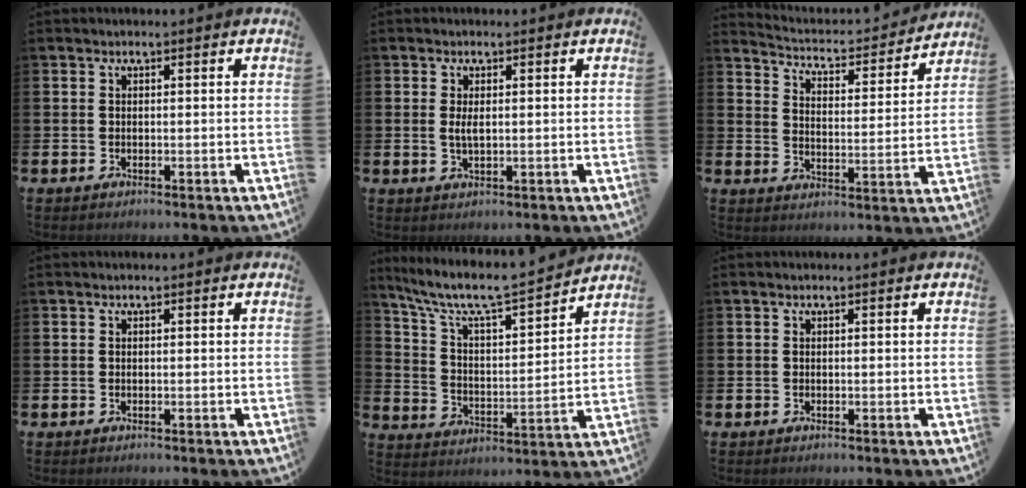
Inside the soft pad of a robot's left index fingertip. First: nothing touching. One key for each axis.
{"total": 2.1, "fx": 0.3, "fy": 0.8, "fz": 1.9, "tx": -0.037, "ty": 0.003, "tz": 0.004}
{"total": 4.2, "fx": 4.1, "fy": 0.9, "fz": 0.5, "tx": -0.038, "ty": -0.039, "tz": 0.063}
{"total": 0.0}
{"total": 8.2, "fx": 7.3, "fy": 1.2, "fz": 3.4, "tx": -0.103, "ty": -0.052, "tz": 0.121}
{"total": 0.0}